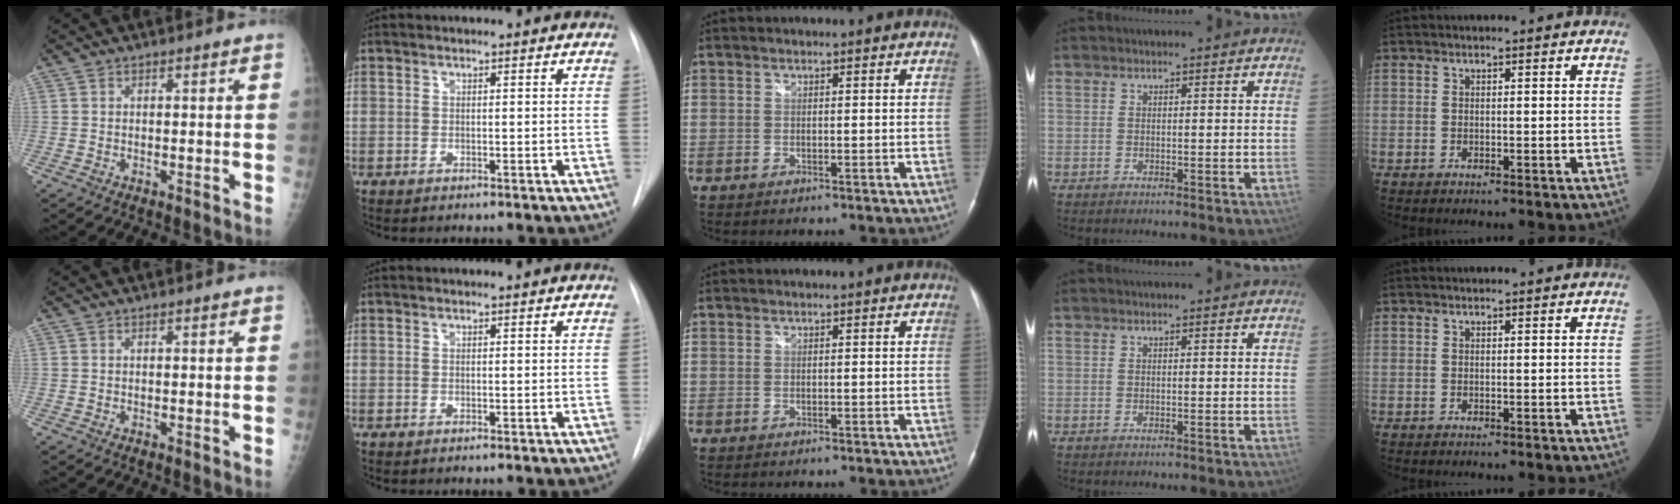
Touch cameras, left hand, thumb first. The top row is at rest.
{}